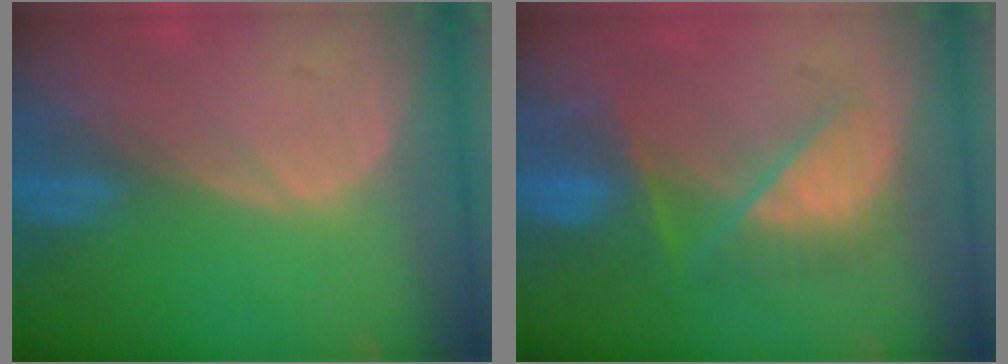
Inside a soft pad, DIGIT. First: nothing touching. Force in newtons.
{"total": 7.5, "press": 7.3, "slide": 1.9}